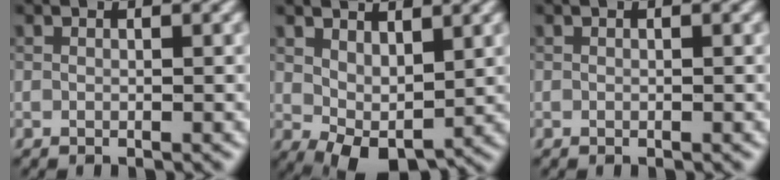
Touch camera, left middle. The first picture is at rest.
{"total": 4.3, "force": [1.4, 2.4, 3.3], "torque": [-0.061, -0.008, 0.025]}
{"total": 0.0}